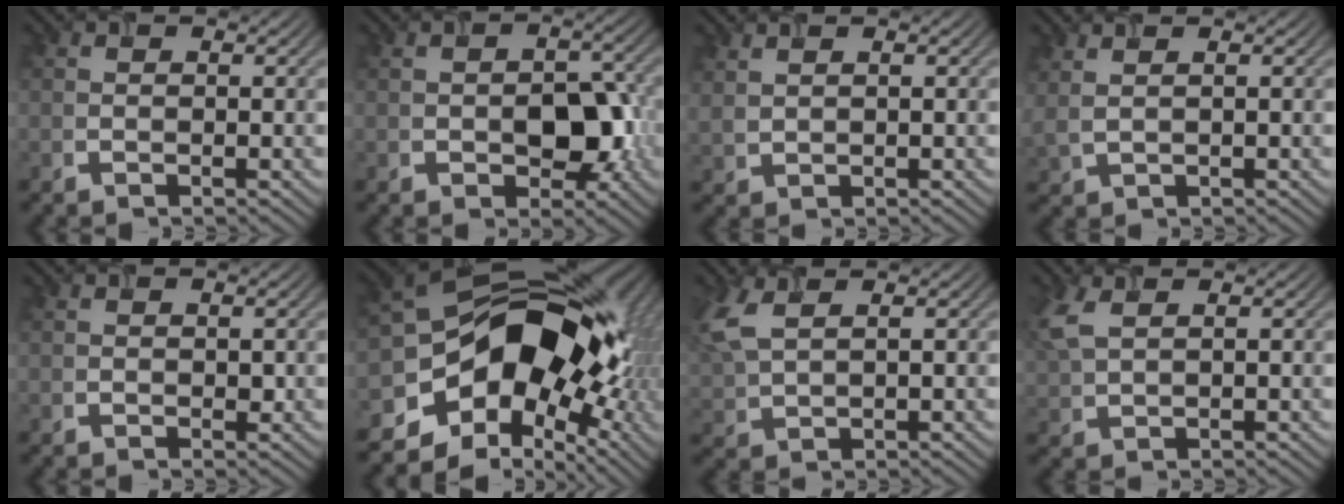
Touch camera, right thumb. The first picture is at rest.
{"total": 6.3, "force": [-1.2, 3.7, 4.9], "torque": [-0.076, -0.008, -0.018]}
{"total": 1.6, "force": [1.3, 0.2, 0.9], "torque": [-0.028, 0.003, 0.031]}
{"total": 2.5, "force": [1.7, 0.4, 1.7], "torque": [-0.045, 0.008, 0.025]}
{"total": 0.9, "force": [0.3, 0.5, 0.7], "torque": [-0.012, 0.001, 0.008]}
{"total": 16.5, "force": [-2.9, 11.8, 11.2], "torque": [-0.188, -0.017, -0.053]}
{"total": 5.9, "force": [2.7, 2.4, 4.7], "torque": [-0.142, 0.010, 0.054]}
{"total": 4.7, "force": [2.1, 2.0, 3.7], "torque": [-0.112, 0.011, 0.046]}